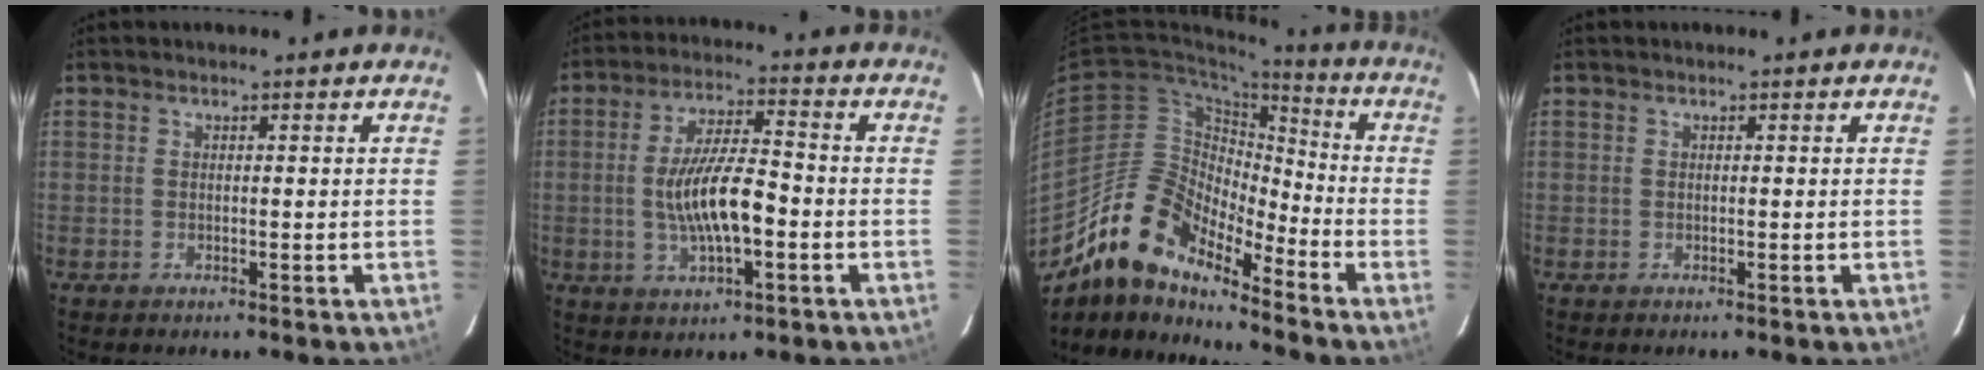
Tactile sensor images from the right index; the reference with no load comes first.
{"total": 11.0, "force": [-2.2, 3.1, 10.3], "torque": [-0.198, -0.001, -0.034]}
{"total": 15.0, "force": [-12.3, 4.8, 7.1], "torque": [-0.123, 0.002, -0.244]}
{"total": 0.0}